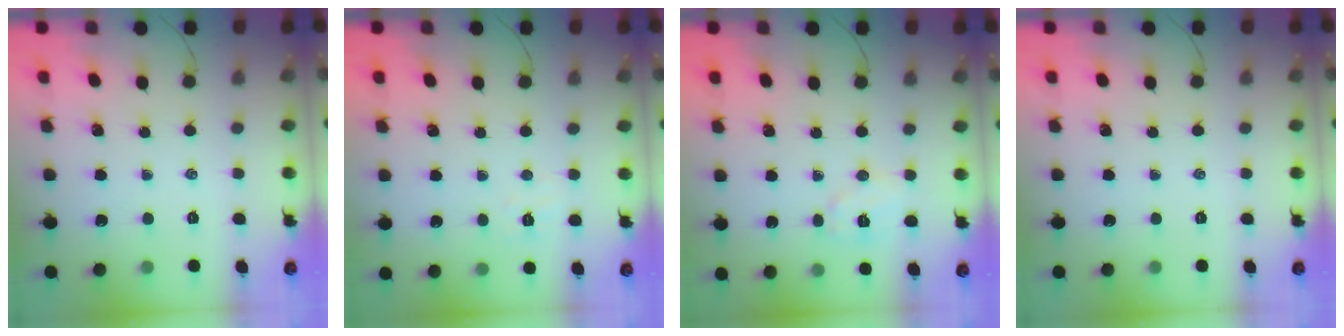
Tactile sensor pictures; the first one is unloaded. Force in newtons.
{"total": 4.4, "press": 4.3, "slide": 1.0}
{"total": 6.0, "press": 5.9, "slide": 1.2}
{"total": 0.0}